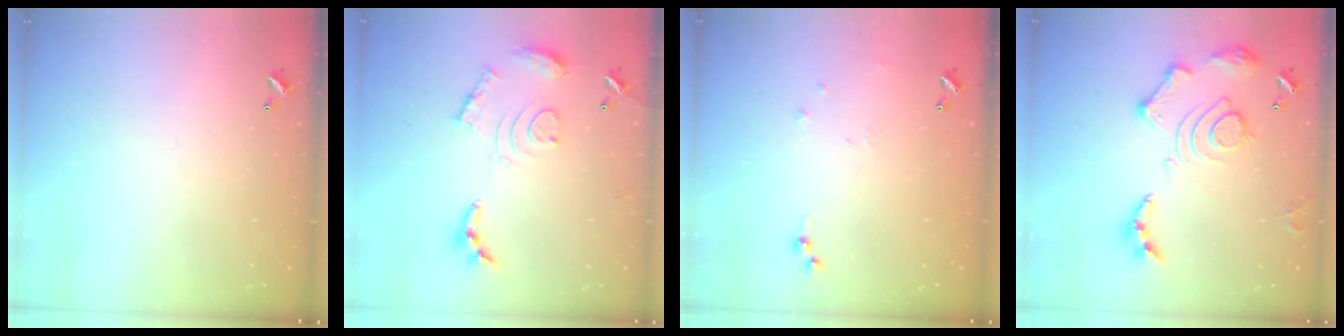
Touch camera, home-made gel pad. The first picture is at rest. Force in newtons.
{"total": 13.0, "press": 12.9, "slide": 1.1}
{"total": 5.1, "press": 5.1, "slide": 0.6}
{"total": 16.1, "press": 16.0, "slide": 1.8}